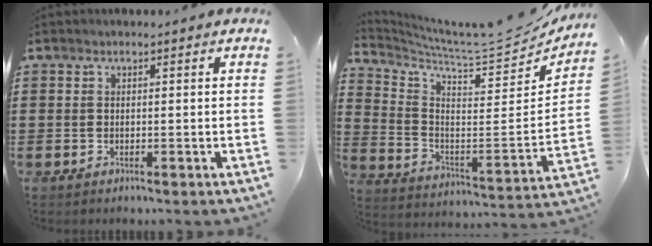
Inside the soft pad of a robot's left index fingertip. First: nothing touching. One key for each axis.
{"total": 6.7, "fx": 6.1, "fy": 0.9, "fz": 2.7, "tx": -0.078, "ty": -0.061, "tz": 0.097}